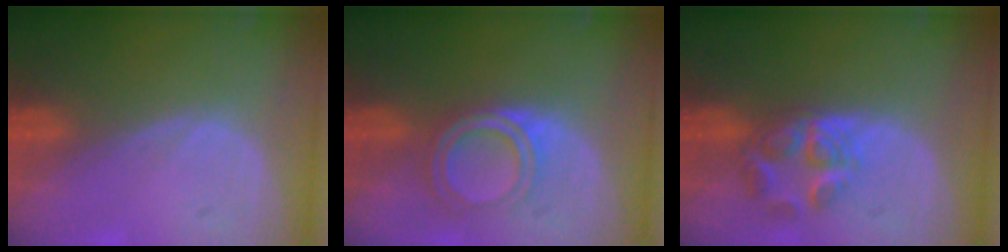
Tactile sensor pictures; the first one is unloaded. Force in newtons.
{"total": 4.9, "press": 4.8, "slide": 1.4}
{"total": 6.1, "press": 5.3, "slide": 3.0}